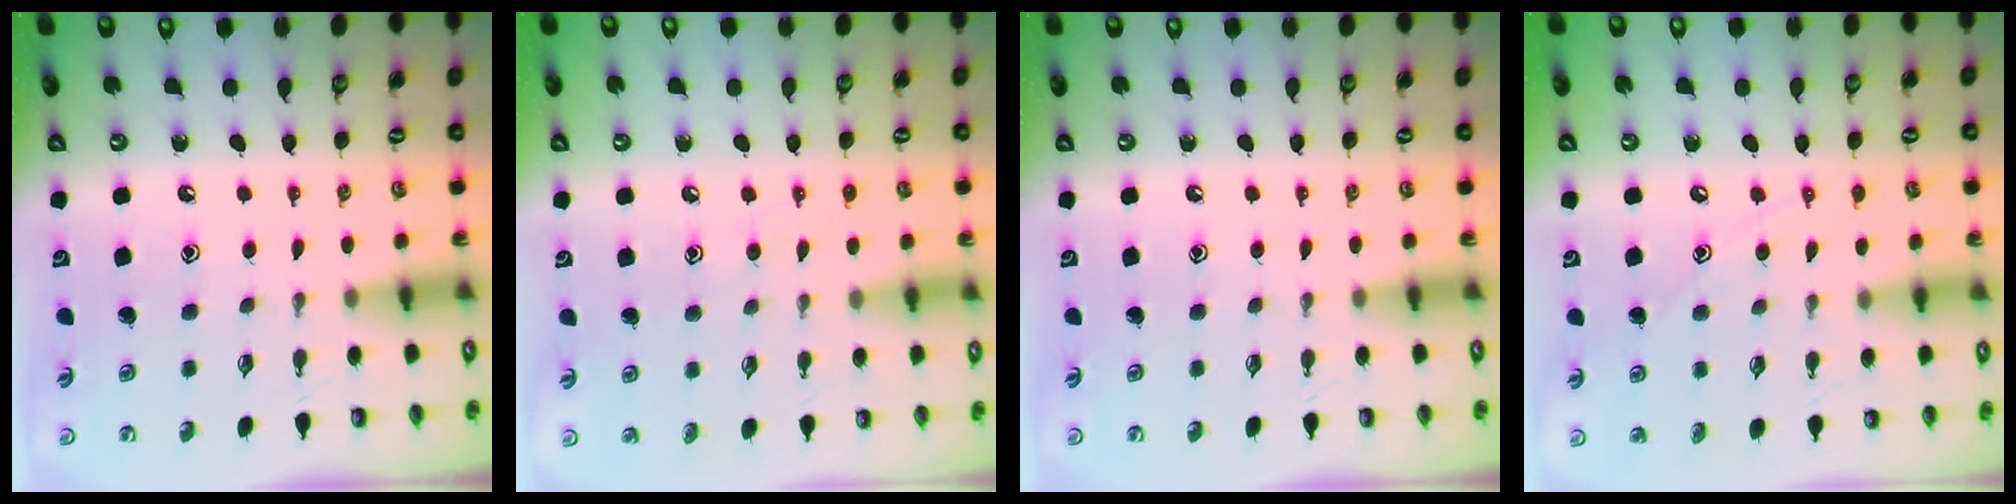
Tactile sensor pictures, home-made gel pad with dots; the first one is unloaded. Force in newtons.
{"total": 8.3, "press": 8.2, "slide": 0.9}
{"total": 0.0}
{"total": 6.5, "press": 6.5, "slide": 0.3}